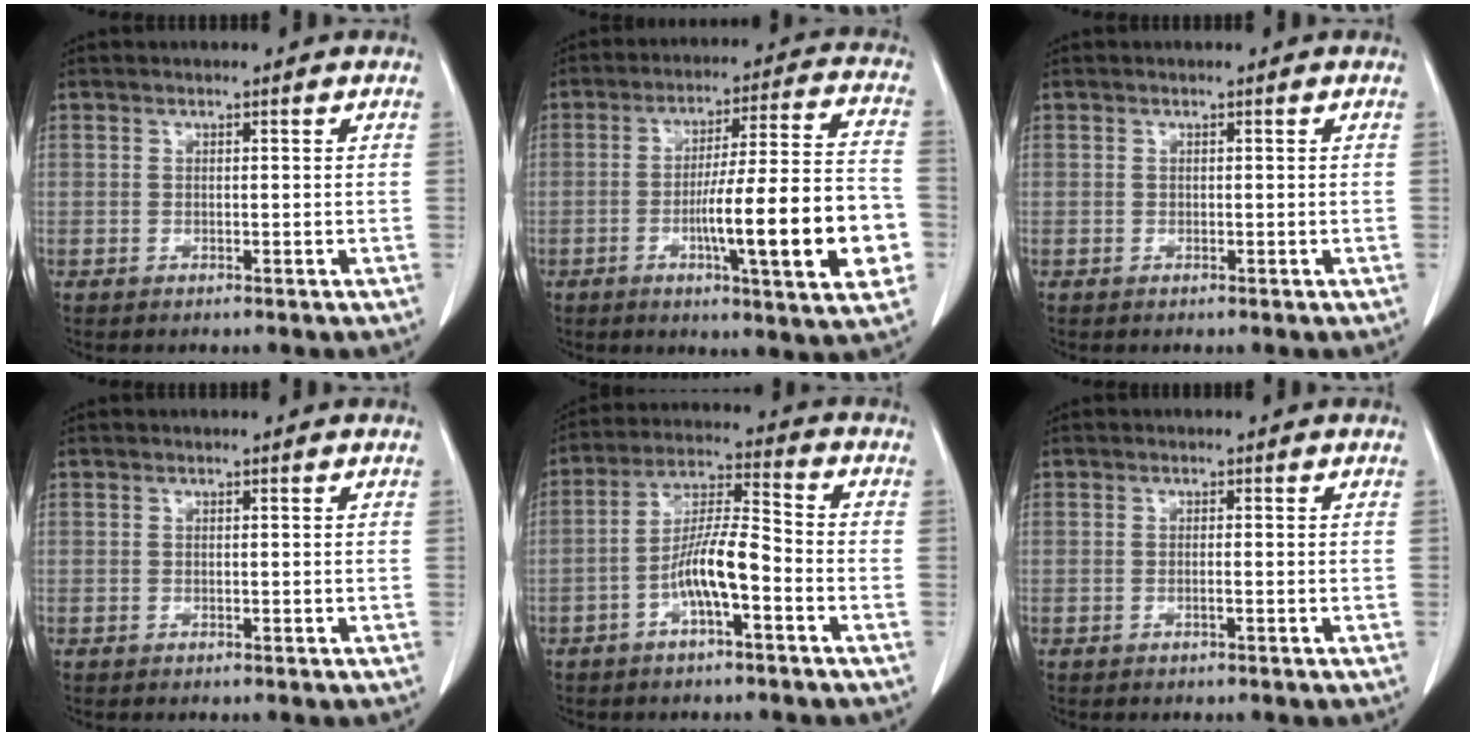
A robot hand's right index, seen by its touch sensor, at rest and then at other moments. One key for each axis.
{"total": 18.6, "fx": -4.8, "fy": 1.4, "fz": 17.9, "tx": -0.229, "ty": 0.010, "tz": -0.065}
{"total": 0.0}
{"total": 0.0}
{"total": 8.6, "fx": -3.3, "fy": 1.4, "fz": 7.8, "tx": -0.157, "ty": 0.015, "tz": -0.062}
{"total": 0.6, "fx": -0.3, "fy": -0.1, "fz": 0.6, "tx": -0.010, "ty": 0.001, "tz": -0.004}